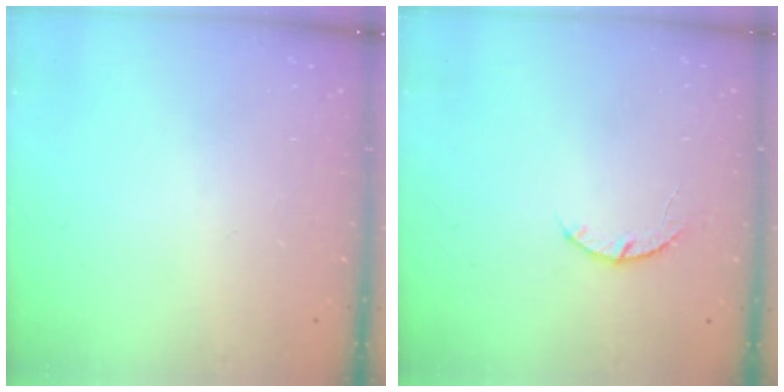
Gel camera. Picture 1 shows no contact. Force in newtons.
{"total": 3.5, "press": 3.5, "slide": 0.6}